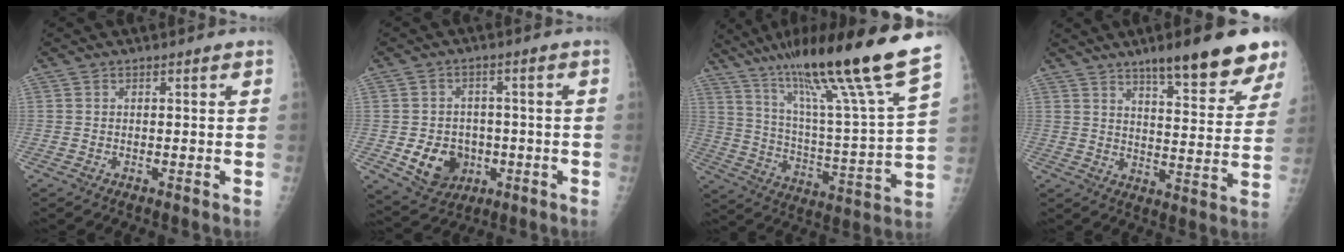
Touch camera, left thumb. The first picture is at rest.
{"total": 9.2, "force": [-2.3, 7.6, 4.6], "torque": [-0.046, 0.007, -0.025]}
{"total": 26.8, "force": [18.7, 1.1, 19.2], "torque": [-0.303, -0.073, 0.306]}
{"total": 16.1, "force": [11.3, 3.4, 11.0], "torque": [-0.113, -0.059, 0.159]}